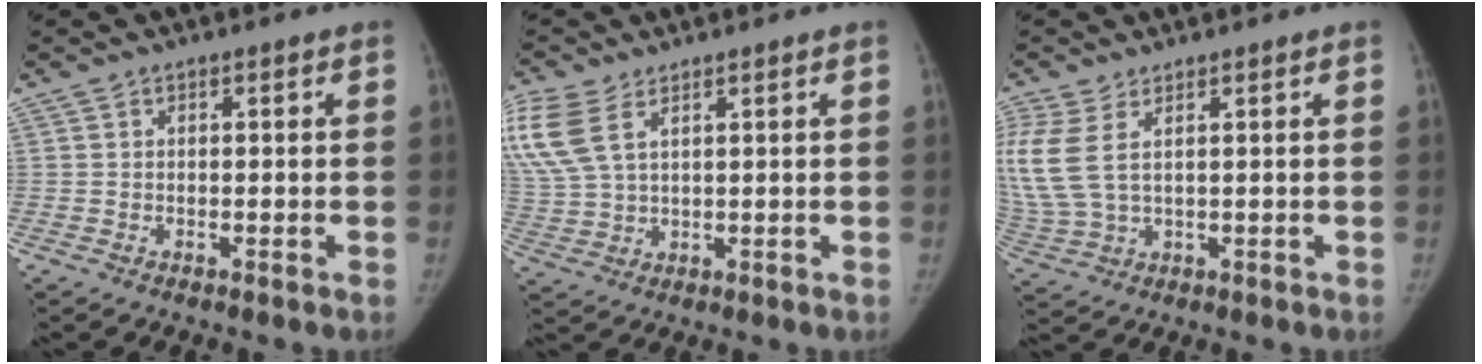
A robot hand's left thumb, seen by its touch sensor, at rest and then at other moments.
{"total": 13.3, "force": [6.2, 7.4, 9.2], "torque": [-0.250, 0.007, 0.130]}
{"total": 12.5, "force": [3.6, 6.9, 9.7], "torque": [-0.269, -0.005, 0.084]}